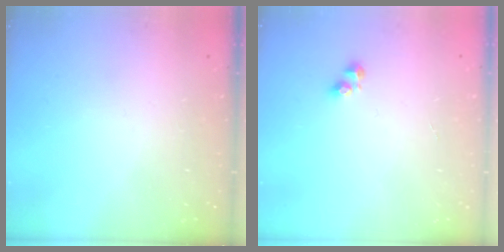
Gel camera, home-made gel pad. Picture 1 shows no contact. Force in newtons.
{"total": 3.5, "press": 3.5, "slide": 0.4}